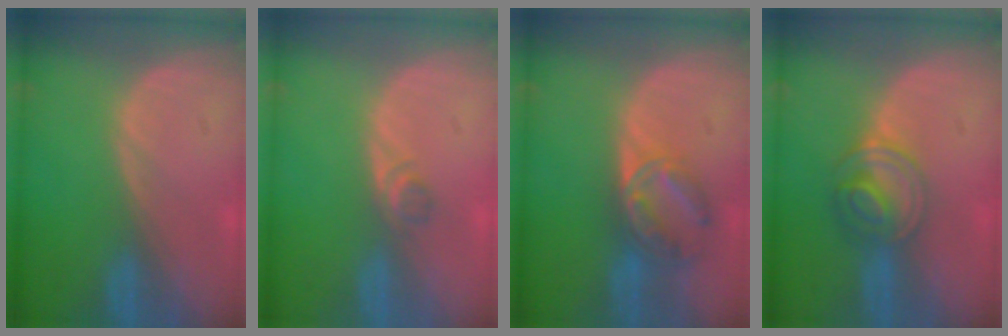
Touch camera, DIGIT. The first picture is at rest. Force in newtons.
{"total": 1.8, "press": 1.5, "slide": 0.9}
{"total": 7.2, "press": 6.0, "slide": 3.9}
{"total": 6.2, "press": 5.4, "slide": 3.1}